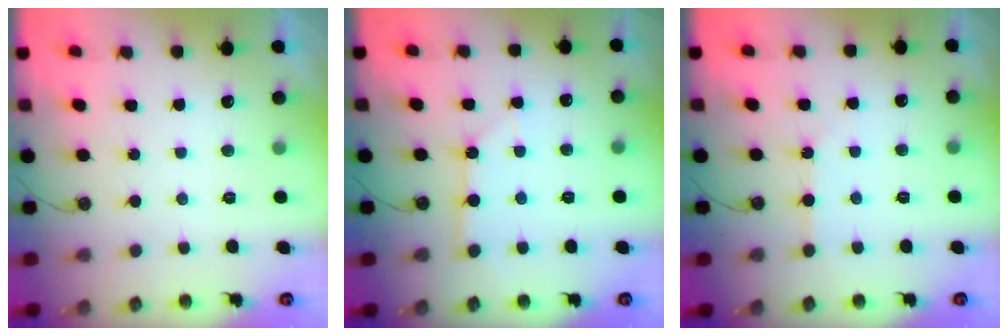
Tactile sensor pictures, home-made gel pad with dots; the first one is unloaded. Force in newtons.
{"total": 2.7, "press": 2.7, "slide": 0.4}
{"total": 3.7, "press": 3.7, "slide": 0.5}